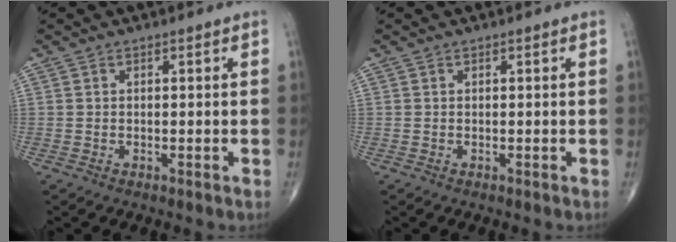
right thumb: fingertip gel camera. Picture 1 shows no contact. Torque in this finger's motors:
{"motor_torque": [0.00, 0.00, -0.01, 0.01, 0.00]}